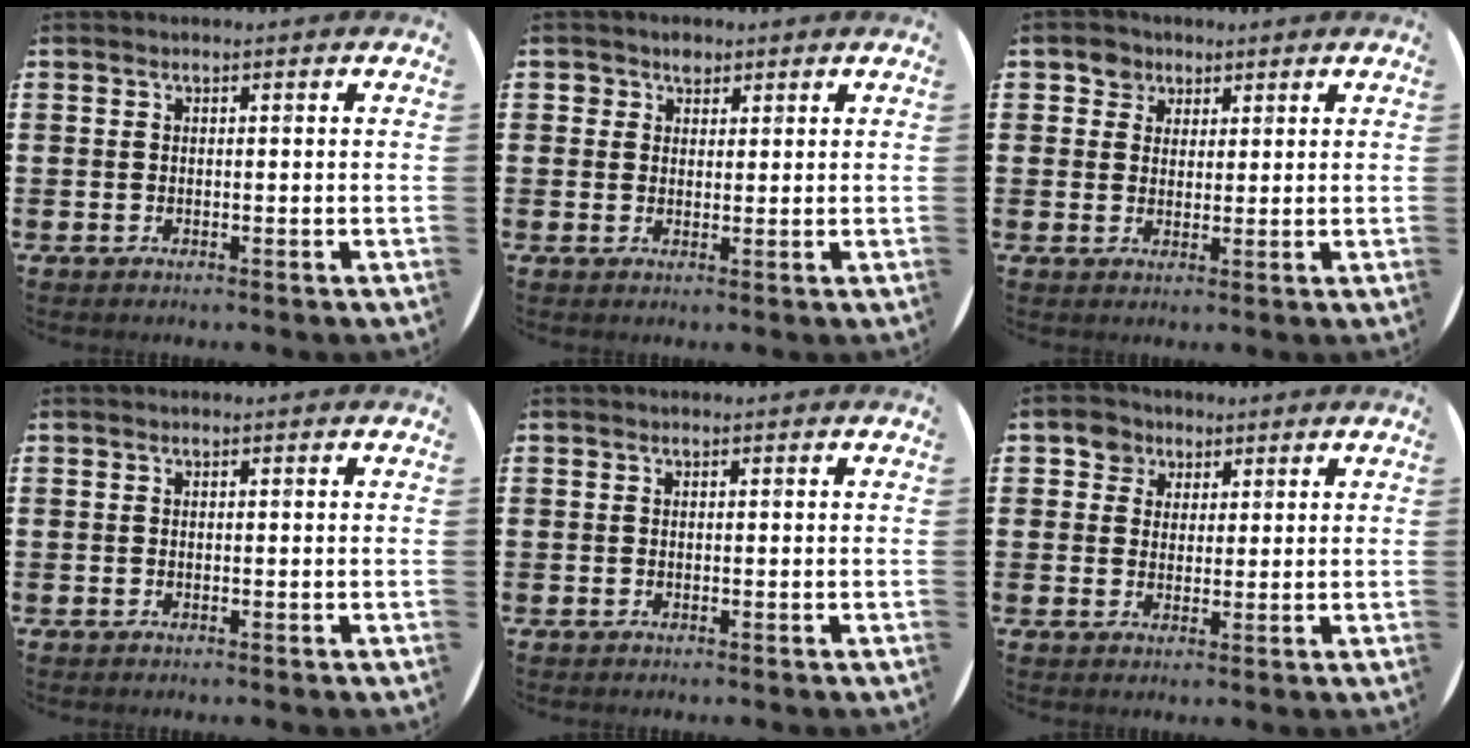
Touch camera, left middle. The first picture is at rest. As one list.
[{"total": 2.0, "force": [1.5, 1.2, 0.3], "torque": [0.008, -0.001, 0.025]}, {"total": 3.2, "force": [2.2, 2.3, 0.0], "torque": [0.007, 0.003, 0.041]}, {"total": 0.0}, {"total": 0.0}, {"total": 3.4, "force": [2.3, 2.5, 0.2], "torque": [-0.005, 0.007, 0.043]}]